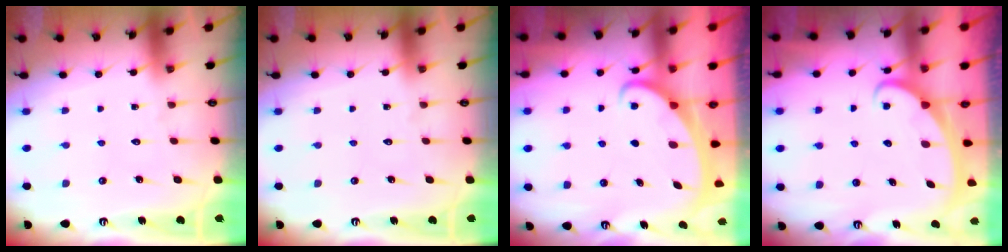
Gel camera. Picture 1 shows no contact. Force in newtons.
{"total": 0.0}
{"total": 2.2, "press": 2.1, "slide": 0.3}
{"total": 2.6, "press": 2.5, "slide": 0.3}